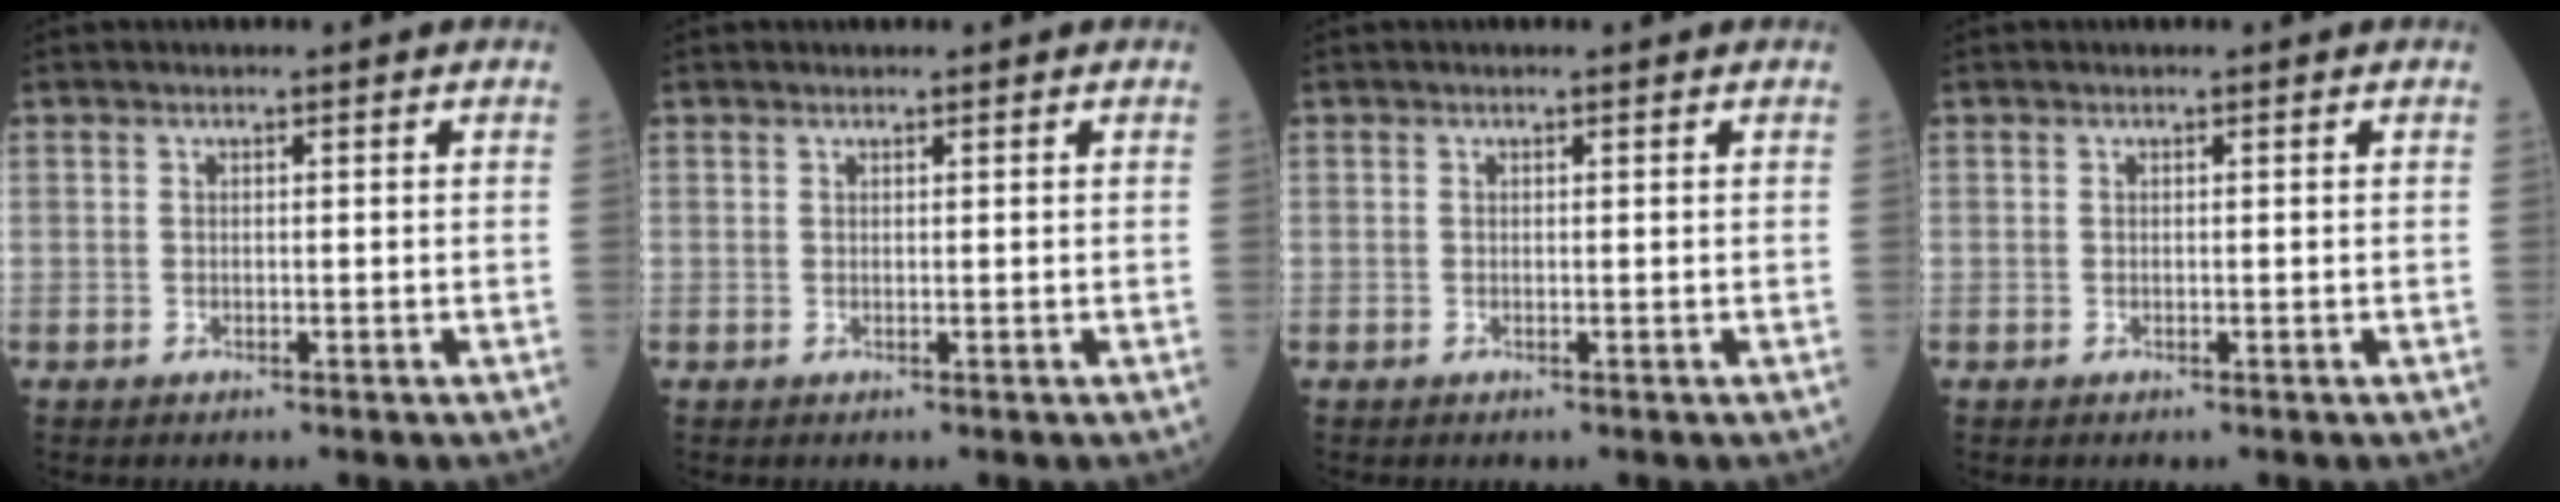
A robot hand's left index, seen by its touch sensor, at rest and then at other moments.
{"total": 0.0}
{"total": 0.0}
{"total": 0.0}